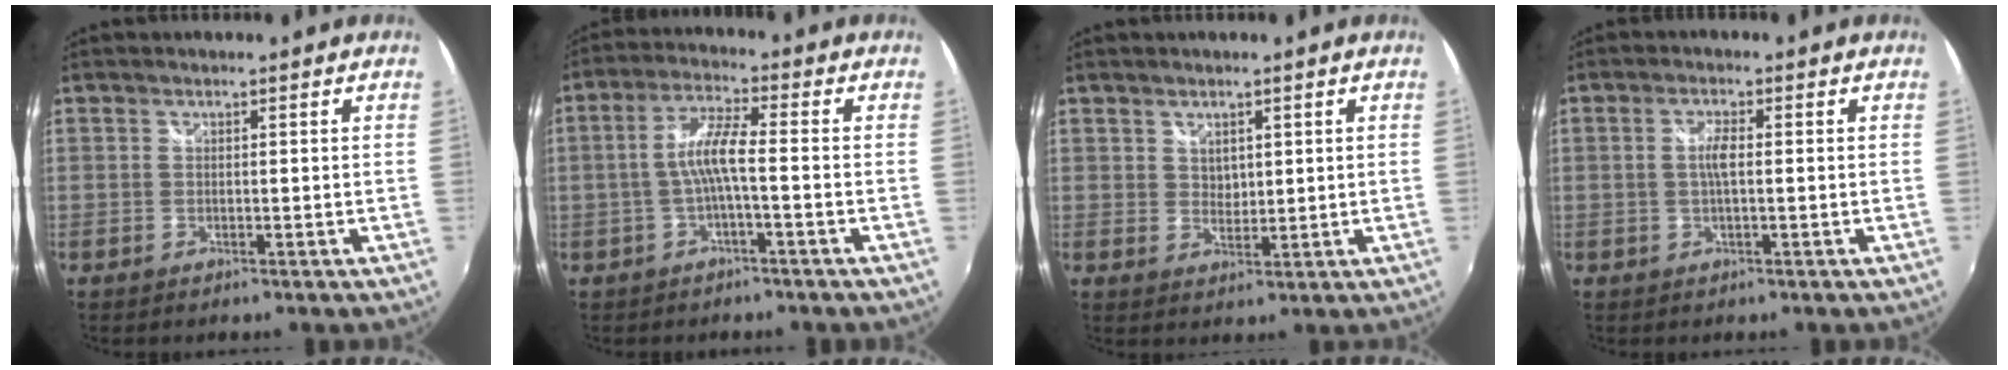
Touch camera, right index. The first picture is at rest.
{"total": 5.7, "force": [-1.5, 0.4, 5.5], "torque": [-0.120, 0.010, -0.026]}
{"total": 2.5, "force": [1.4, 1.9, 0.9], "torque": [-0.008, 0.001, 0.025]}
{"total": 2.6, "force": [0.0, 0.6, 2.6], "torque": [-0.049, 0.002, -0.003]}